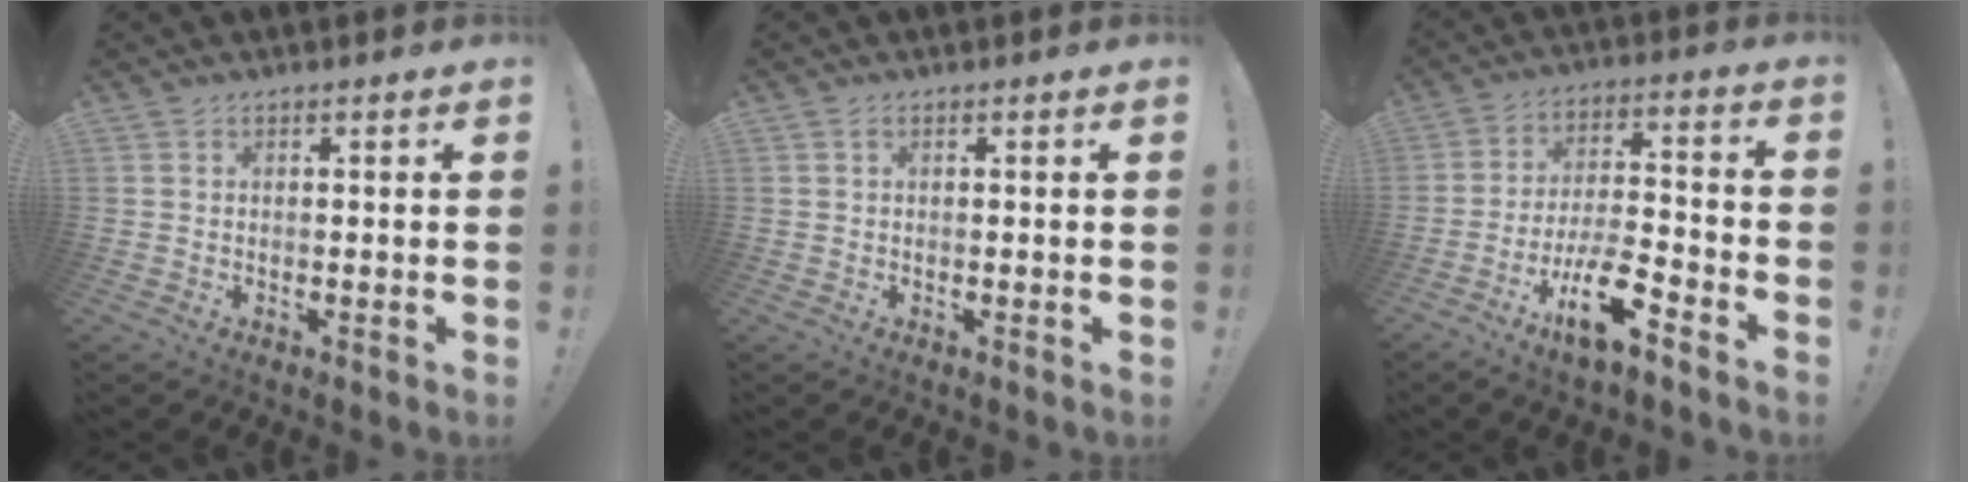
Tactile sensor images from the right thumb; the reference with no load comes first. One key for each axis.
{"total": 0.5, "fx": 0.1, "fy": 0.3, "fz": 0.4, "tx": -0.001, "ty": -0.003, "tz": 0.001}
{"total": 14.3, "fx": -8.7, "fy": 4.4, "fz": 10.5, "tx": -0.181, "ty": 0.060, "tz": -0.139}